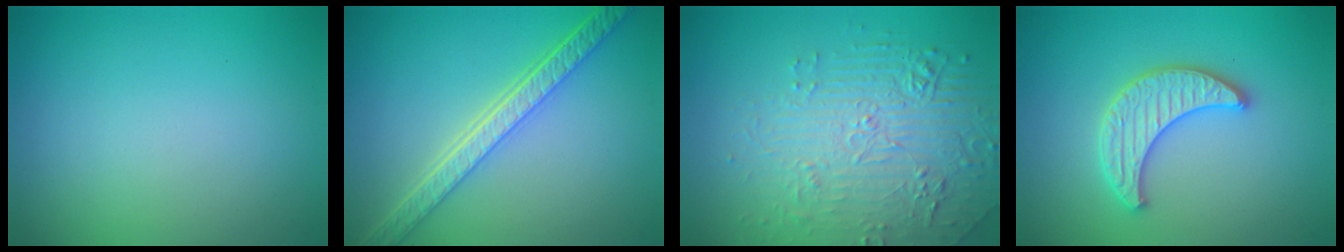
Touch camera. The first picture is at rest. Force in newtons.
{"total": 5.6, "press": 4.3, "slide": 3.5}
{"total": 4.4, "press": 4.1, "slide": 1.7}
{"total": 3.4, "press": 3.3, "slide": 0.6}